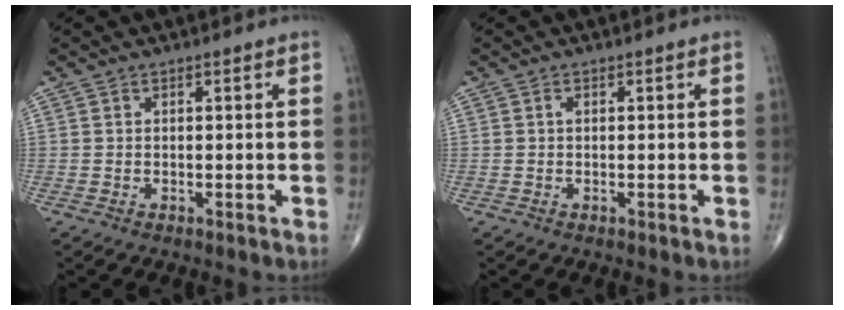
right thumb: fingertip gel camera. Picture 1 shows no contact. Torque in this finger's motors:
{"motor_torque": [0.45, 0.38, 0.42, 0.01, -0.01]}